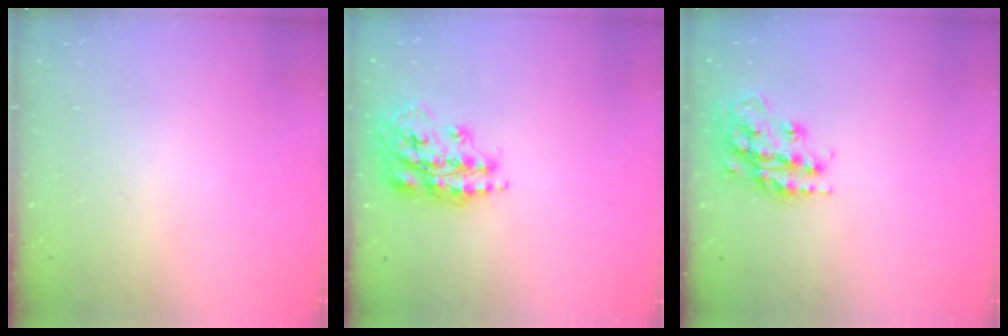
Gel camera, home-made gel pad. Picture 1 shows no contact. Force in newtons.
{"total": 16.1, "press": 16.0, "slide": 1.6}
{"total": 17.1, "press": 17.1, "slide": 1.4}